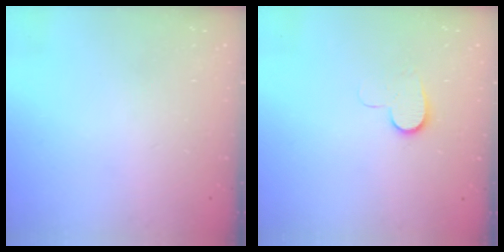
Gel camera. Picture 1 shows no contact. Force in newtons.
{"total": 7.4, "press": 7.4, "slide": 0.8}